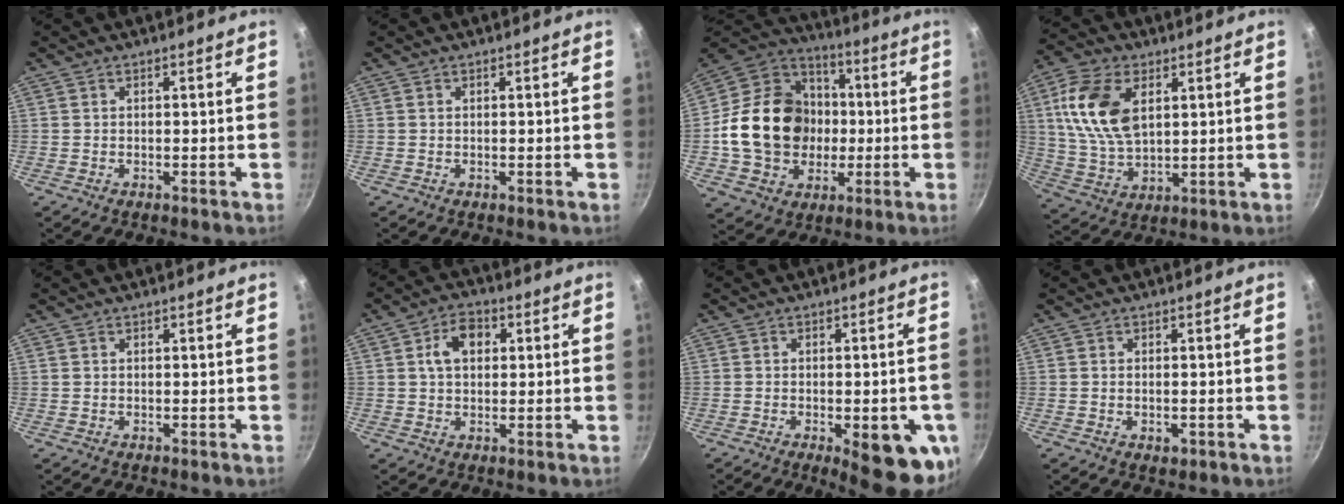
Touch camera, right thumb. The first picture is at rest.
{"total": 0.0}
{"total": 22.2, "force": [-1.2, 18.3, 12.6], "torque": [-0.193, 0.038, -0.016]}
{"total": 14.8, "force": [4.1, 8.6, 11.3], "torque": [-0.212, -0.008, 0.081]}
{"total": 0.0}
{"total": 6.7, "force": [1.5, 4.7, 4.5], "torque": [-0.054, 0.009, 0.019]}
{"total": 13.6, "force": [-4.5, 4.9, 11.9], "torque": [-0.111, 0.003, -0.052]}
{"total": 1.8, "force": [-0.6, 1.1, 1.4], "torque": [-0.020, -0.002, -0.009]}